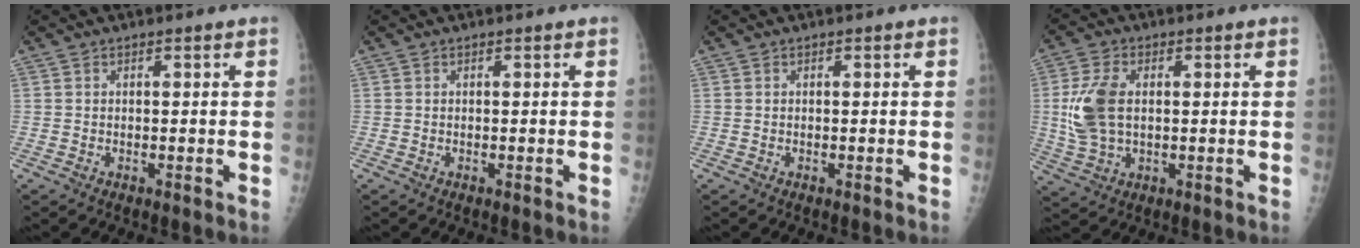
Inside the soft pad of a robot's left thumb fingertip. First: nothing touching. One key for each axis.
{"total": 0.0}
{"total": 0.0}
{"total": 9.1, "fx": 0.6, "fy": 5.7, "fz": 7.1, "tx": -0.154, "ty": 0.002, "tz": 0.018}